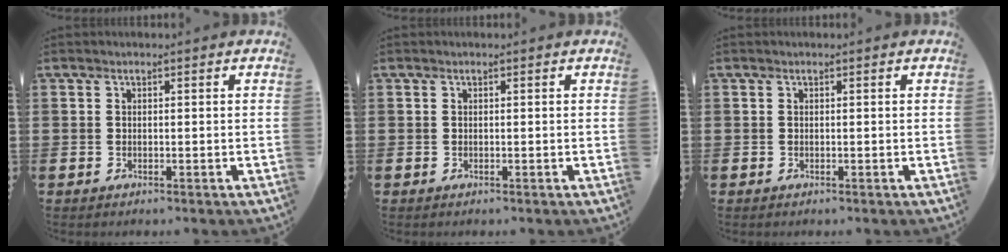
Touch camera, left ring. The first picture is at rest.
{"total": 0.0}
{"total": 0.0}